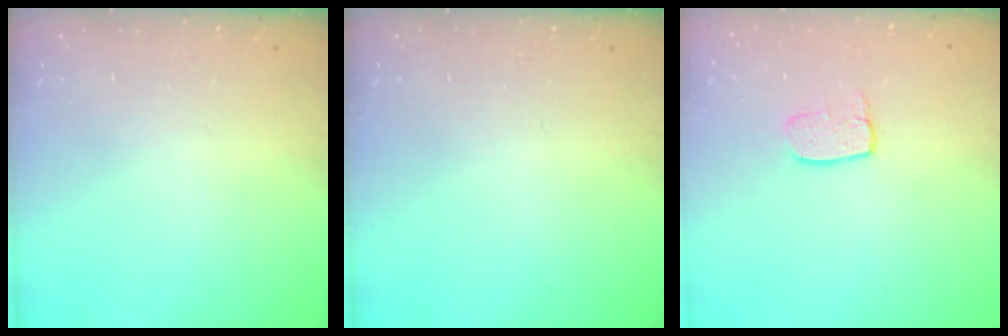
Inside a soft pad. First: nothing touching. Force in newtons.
{"total": 0.0}
{"total": 6.0, "press": 6.0, "slide": 0.5}